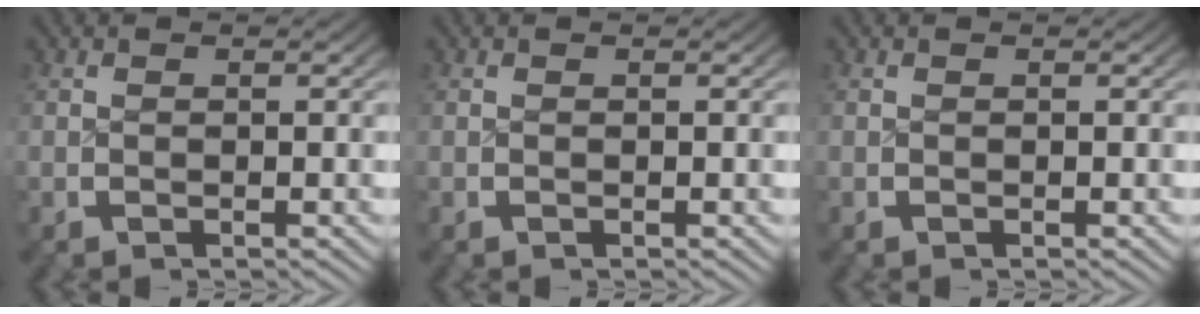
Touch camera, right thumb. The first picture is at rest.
{"total": 0.0}
{"total": 0.0}